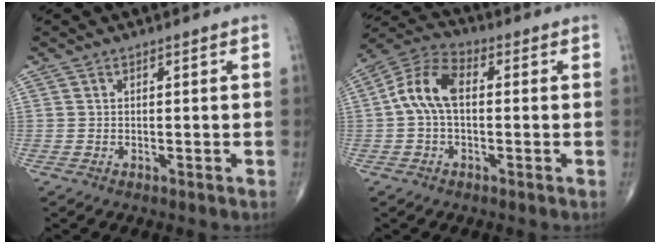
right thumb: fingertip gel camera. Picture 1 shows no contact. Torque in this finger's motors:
{"motor_torque": [1.15, 1.14, 1.04, 0.16, 0.12]}